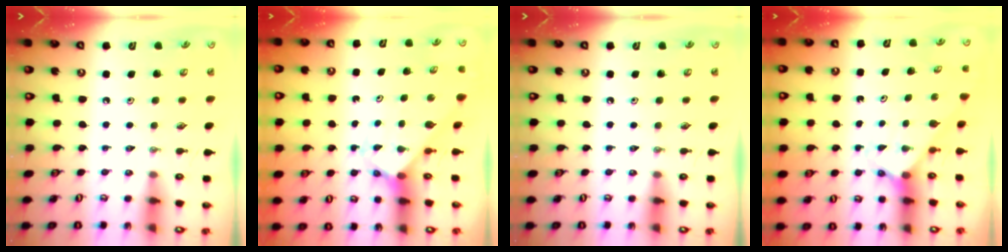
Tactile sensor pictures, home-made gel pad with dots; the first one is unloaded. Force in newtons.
{"total": 2.9, "press": 2.9, "slide": 0.3}
{"total": 0.0}
{"total": 2.0, "press": 2.0, "slide": 0.1}